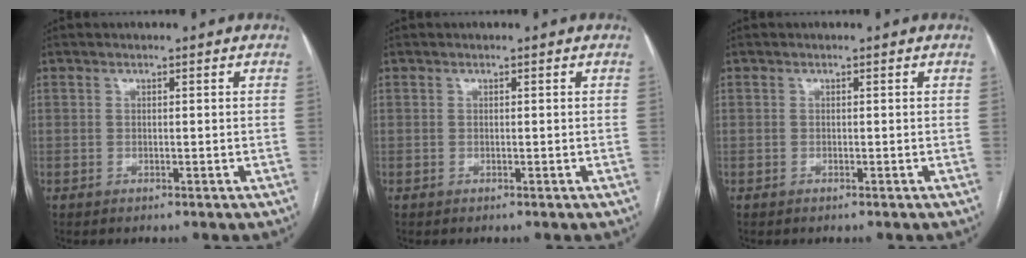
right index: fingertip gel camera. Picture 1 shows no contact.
{"total": 0.0}
{"total": 0.0}